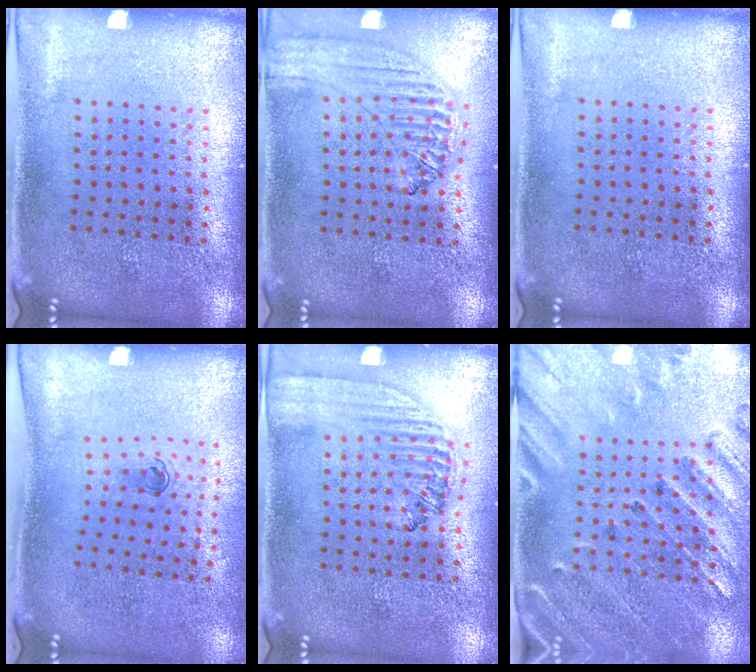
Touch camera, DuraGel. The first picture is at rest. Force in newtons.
{"total": 1.3, "press": 1.3, "slide": 0.3}
{"total": 0.0}
{"total": 0.6, "press": 0.3, "slide": 0.5}
{"total": 1.4, "press": 1.4, "slide": 0.5}
{"total": 2.6, "press": 2.4, "slide": 1.1}